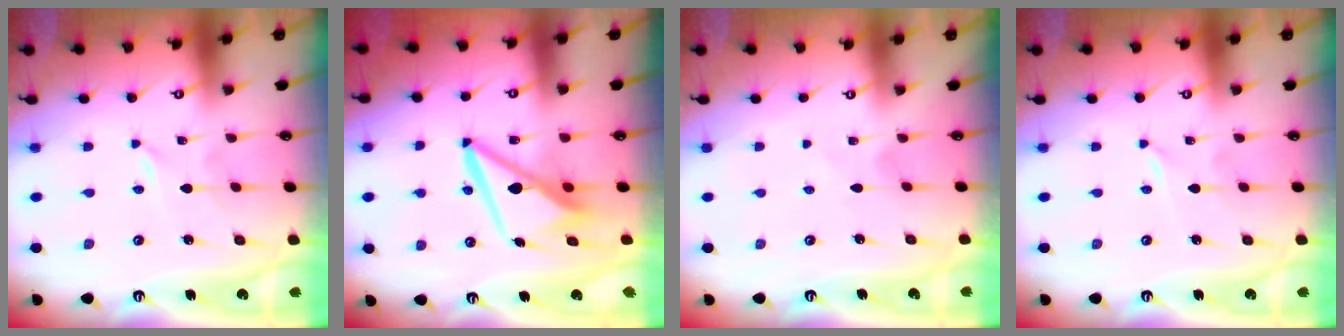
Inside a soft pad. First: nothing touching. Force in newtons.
{"total": 9.7, "press": 9.6, "slide": 1.6}
{"total": 0.9, "press": 0.8, "slide": 0.1}
{"total": 0.0}